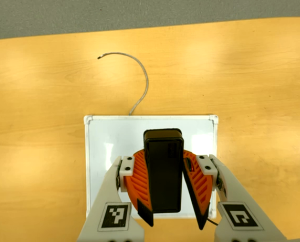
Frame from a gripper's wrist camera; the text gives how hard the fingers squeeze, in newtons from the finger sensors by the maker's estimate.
{"total": 10.0, "left": 9.8, "right": 10.1}